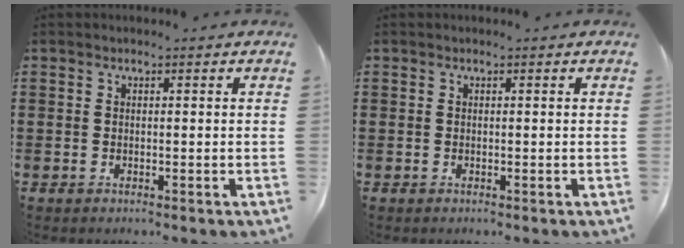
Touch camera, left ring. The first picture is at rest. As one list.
[{"total": 0.0}]